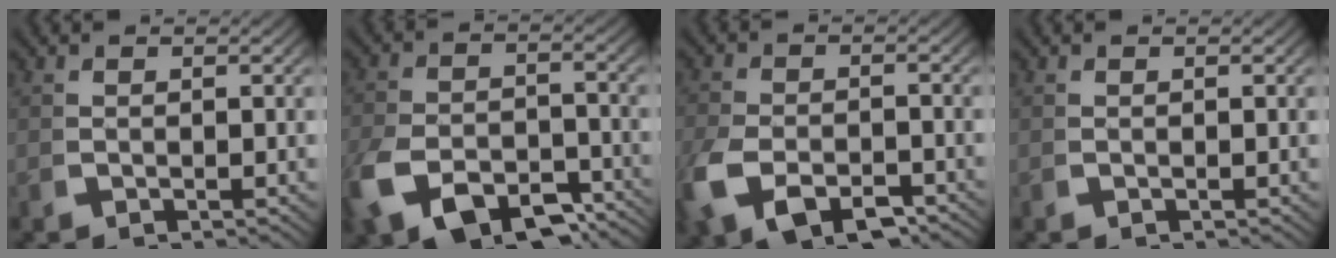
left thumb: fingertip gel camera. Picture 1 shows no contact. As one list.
[{"total": 8.4, "force": [-4.6, 5.0, 5.0], "torque": [-0.106, -0.034, -0.063]}, {"total": 6.3, "force": [-3.0, 3.7, 4.1], "torque": [-0.094, -0.024, -0.040]}, {"total": 0.0}]